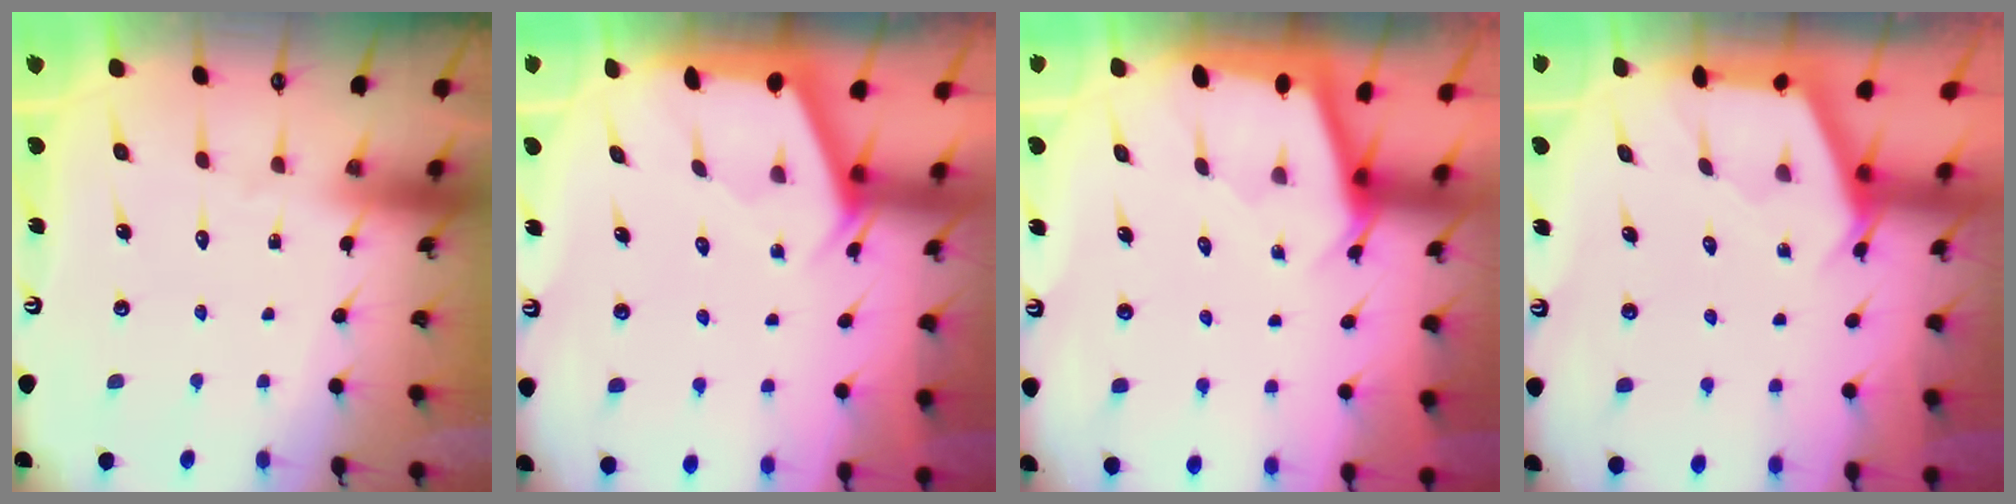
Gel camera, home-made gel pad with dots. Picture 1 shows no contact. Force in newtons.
{"total": 2.3, "press": 2.3, "slide": 0.3}
{"total": 2.3, "press": 2.3, "slide": 0.1}
{"total": 2.7, "press": 2.6, "slide": 0.3}